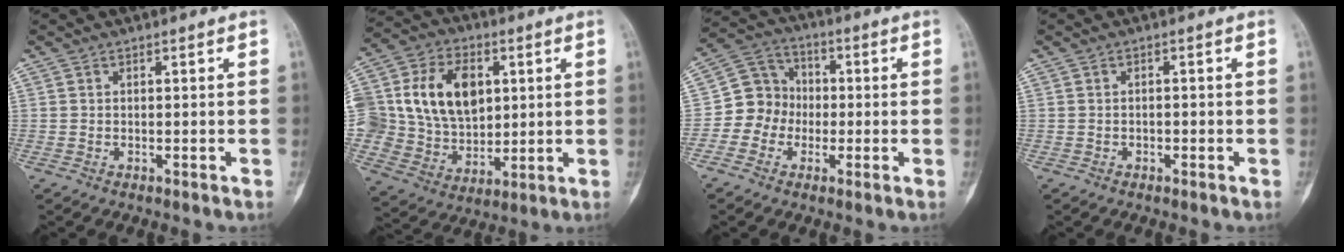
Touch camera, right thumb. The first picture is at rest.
{"total": 20.8, "force": [4.4, 15.6, 13.0], "torque": [-0.229, 0.009, 0.091]}
{"total": 8.7, "force": [-1.5, 8.0, 3.0], "torque": [-0.021, 0.033, -0.041]}
{"total": 1.0, "force": [-0.4, 0.7, 0.5], "torque": [-0.005, 0.003, -0.007]}